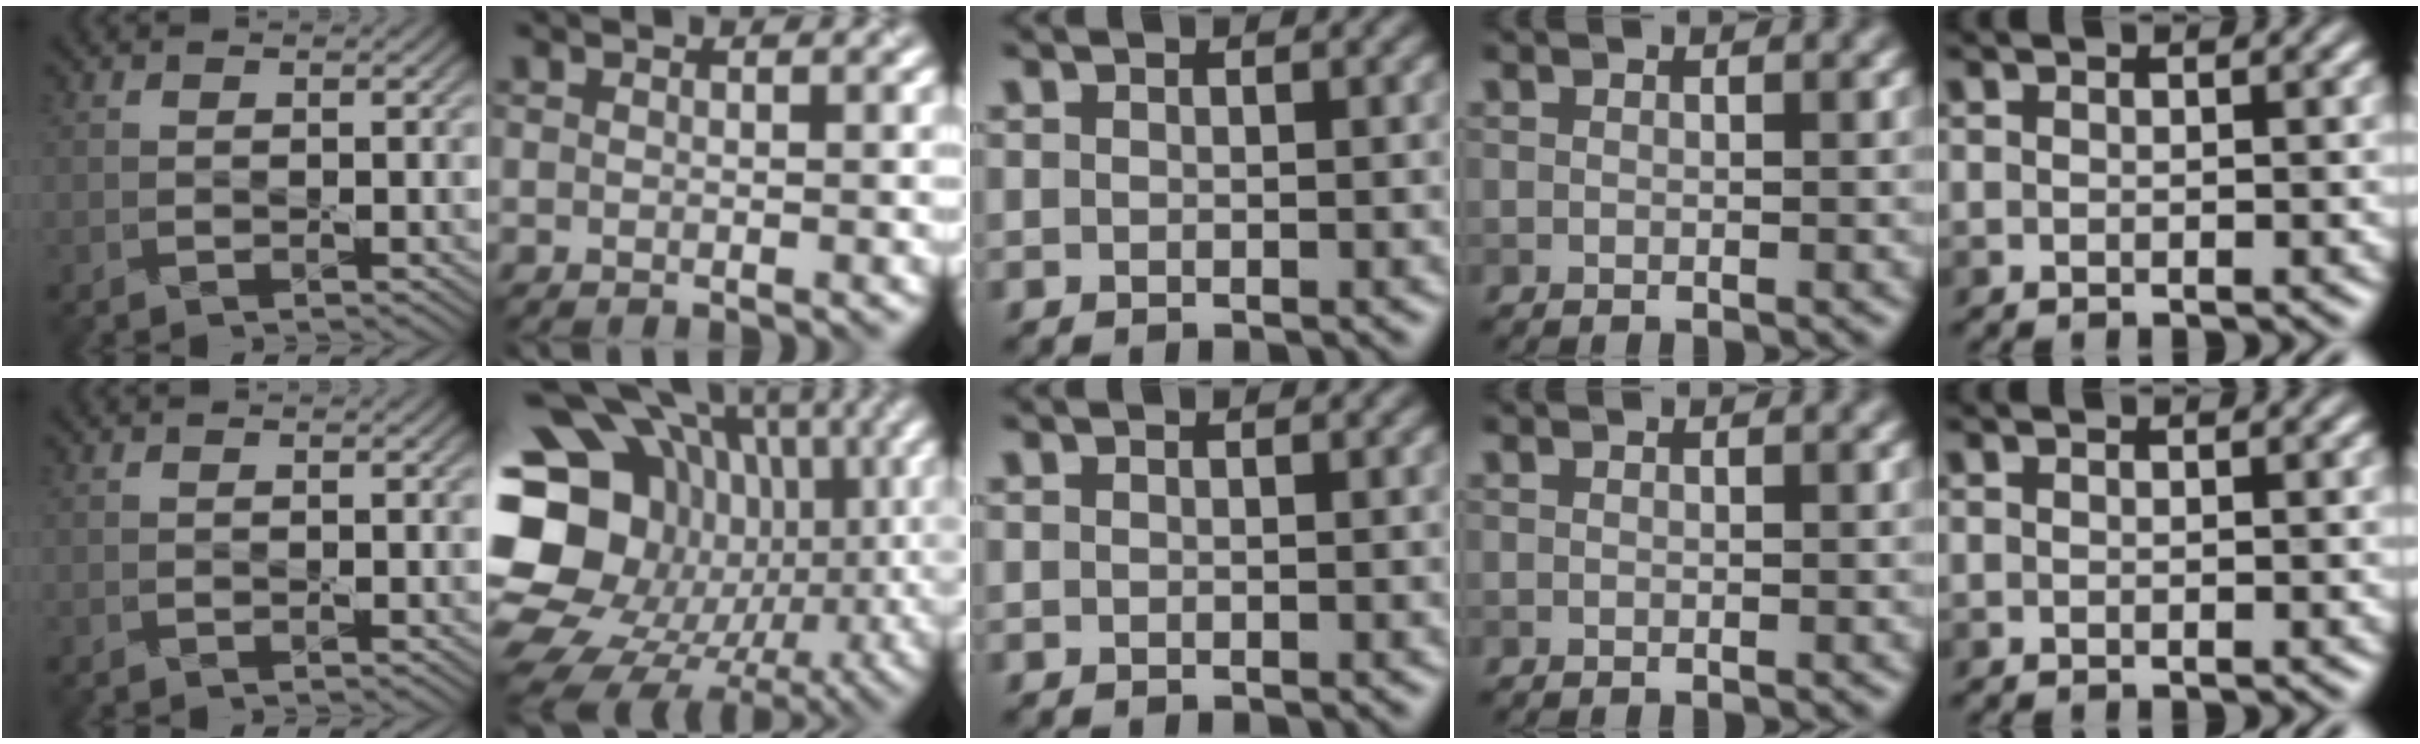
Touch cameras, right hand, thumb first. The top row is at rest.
{"index": {"total": 23.4, "force": [-0.7, 20.5, 11.1], "torque": [-0.219, 0.029, -0.041]}}